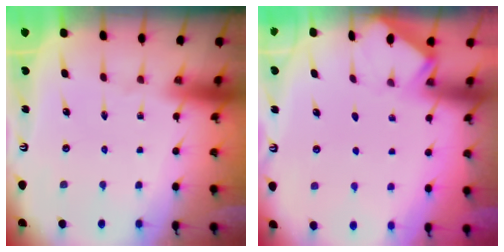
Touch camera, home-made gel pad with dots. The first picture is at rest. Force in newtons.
{"total": 1.6, "press": 1.6, "slide": 0.1}